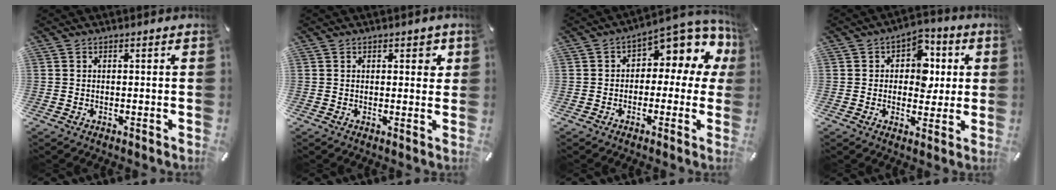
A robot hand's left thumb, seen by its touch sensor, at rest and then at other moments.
{"total": 2.2, "force": [0.9, 1.4, 1.4], "torque": [-0.005, -0.004, 0.010]}
{"total": 9.0, "force": [4.2, 4.9, 6.3], "torque": [-0.080, -0.039, 0.072]}
{"total": 8.7, "force": [0.9, 7.0, 5.0], "torque": [-0.061, 0.003, 0.011]}